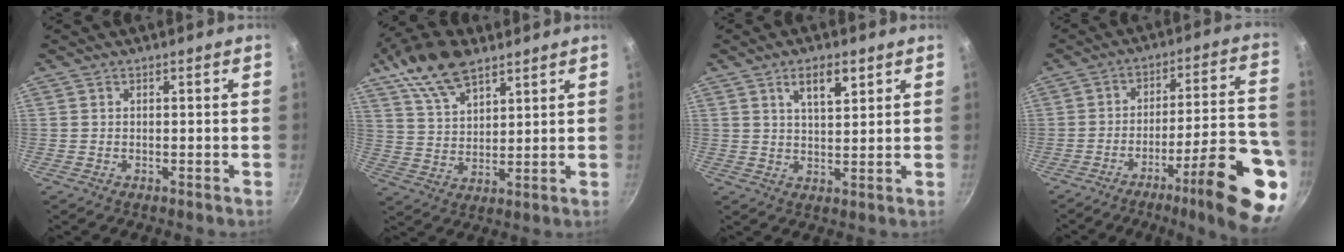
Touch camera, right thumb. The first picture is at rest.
{"total": 12.8, "force": [8.1, 6.1, 7.7], "torque": [-0.131, -0.017, 0.155]}
{"total": 6.2, "force": [3.3, 2.5, 4.6], "torque": [-0.071, -0.015, 0.056]}
{"total": 20.6, "force": [-10.8, 4.7, 16.9], "torque": [-0.197, 0.060, -0.156]}